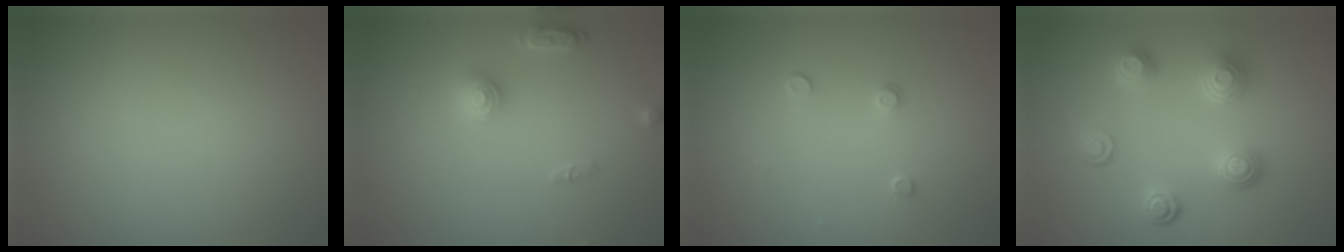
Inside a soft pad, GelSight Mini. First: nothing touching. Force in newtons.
{"total": 2.5, "press": 2.5, "slide": 0.4}
{"total": 0.9, "press": 0.6, "slide": 0.6}
{"total": 4.1, "press": 3.4, "slide": 2.3}